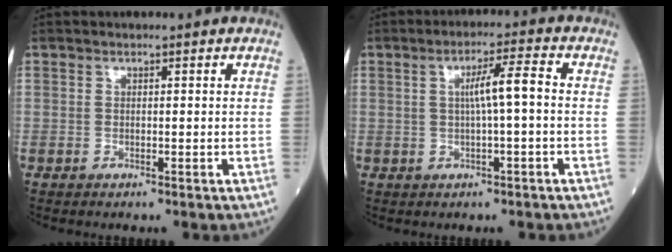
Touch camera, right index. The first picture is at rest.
{"total": 5.0, "force": [0.2, 0.0, 5.0], "torque": [-0.086, 0.009, 0.004]}